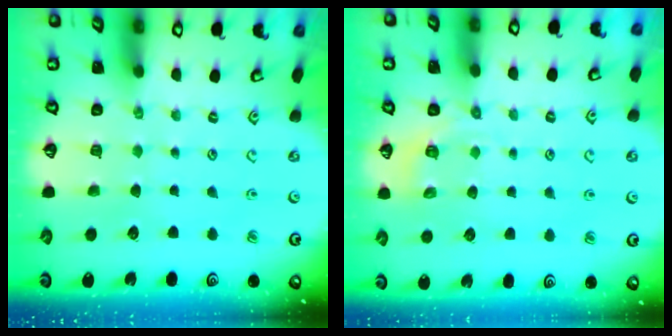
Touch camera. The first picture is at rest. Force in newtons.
{"total": 3.8, "press": 3.4, "slide": 1.7}